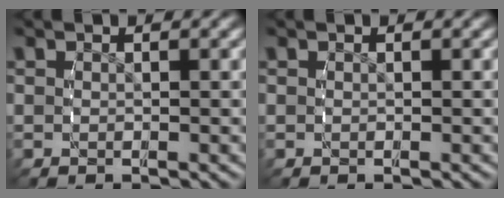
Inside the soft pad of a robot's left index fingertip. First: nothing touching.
{"total": 0.0}